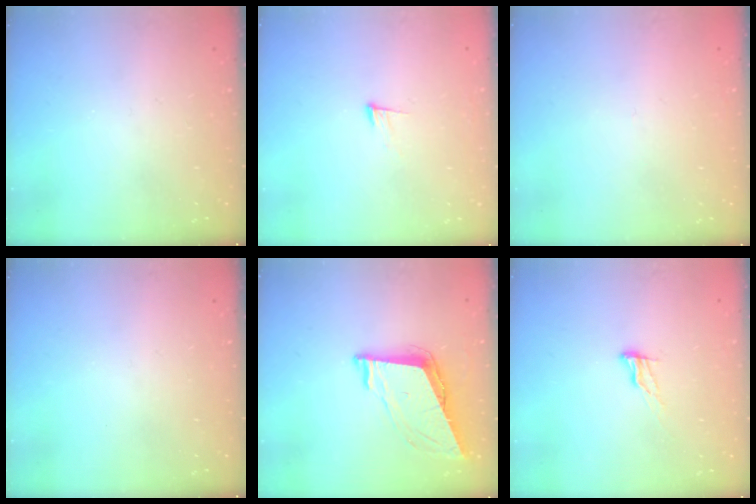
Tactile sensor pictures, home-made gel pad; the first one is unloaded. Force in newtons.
{"total": 8.9, "press": 8.8, "slide": 1.6}
{"total": 2.6, "press": 2.6, "slide": 0.2}
{"total": 0.0}
{"total": 9.3, "press": 8.8, "slide": 3.2}
{"total": 5.1, "press": 5.1, "slide": 0.5}